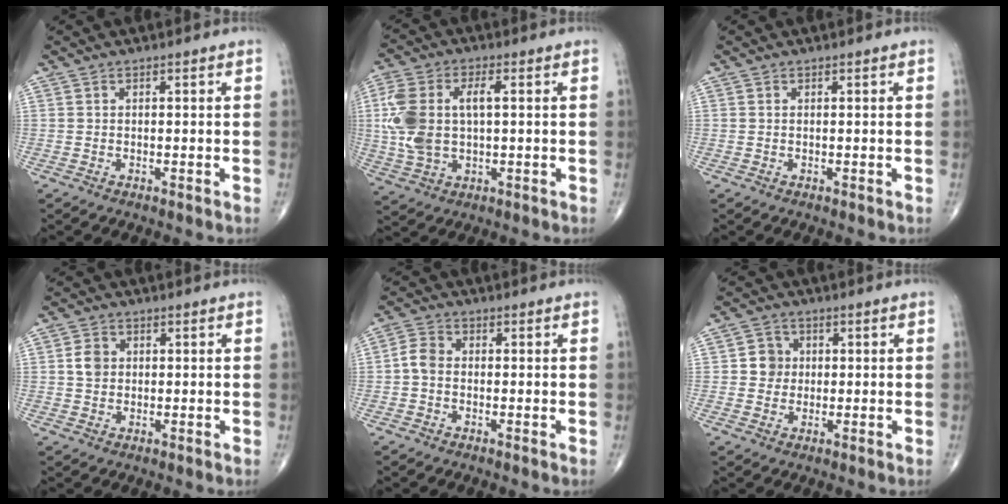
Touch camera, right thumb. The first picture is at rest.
{"total": 12.6, "force": [1.2, 6.8, 10.5], "torque": [-0.238, 0.012, 0.029]}
{"total": 0.0}
{"total": 3.4, "force": [0.5, 2.8, 1.8], "torque": [-0.027, 0.001, 0.007]}
{"total": 3.5, "force": [-0.5, 2.6, 2.3], "torque": [-0.043, 0.010, -0.019]}
{"total": 4.1, "force": [0.4, 3.9, 1.3], "torque": [0.002, 0.005, 0.002]}